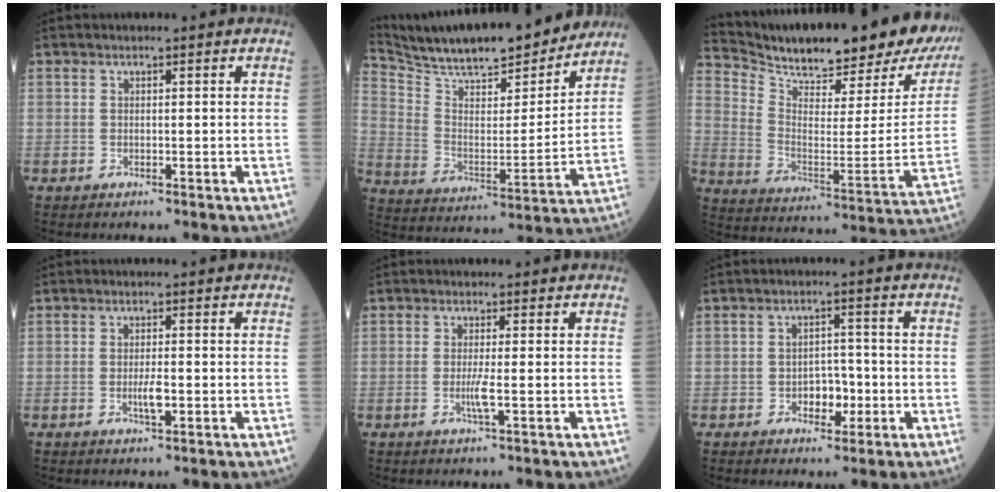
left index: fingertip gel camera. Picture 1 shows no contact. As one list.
[{"total": 22.5, "force": [20.2, 3.2, 9.5], "torque": [-0.169, -0.007, 0.311]}, {"total": 27.5, "force": [24.2, 5.0, 12.1], "torque": [-0.211, -0.071, 0.330]}, {"total": 2.2, "force": [-0.5, 0.3, 2.1], "torque": [-0.044, -0.003, -0.006]}, {"total": 2.1, "force": [-0.4, -0.4, 2.0], "torque": [-0.044, -0.004, -0.009]}, {"total": 3.7, "force": [-1.2, 2.2, 2.6], "torque": [-0.035, 0.005, -0.018]}]